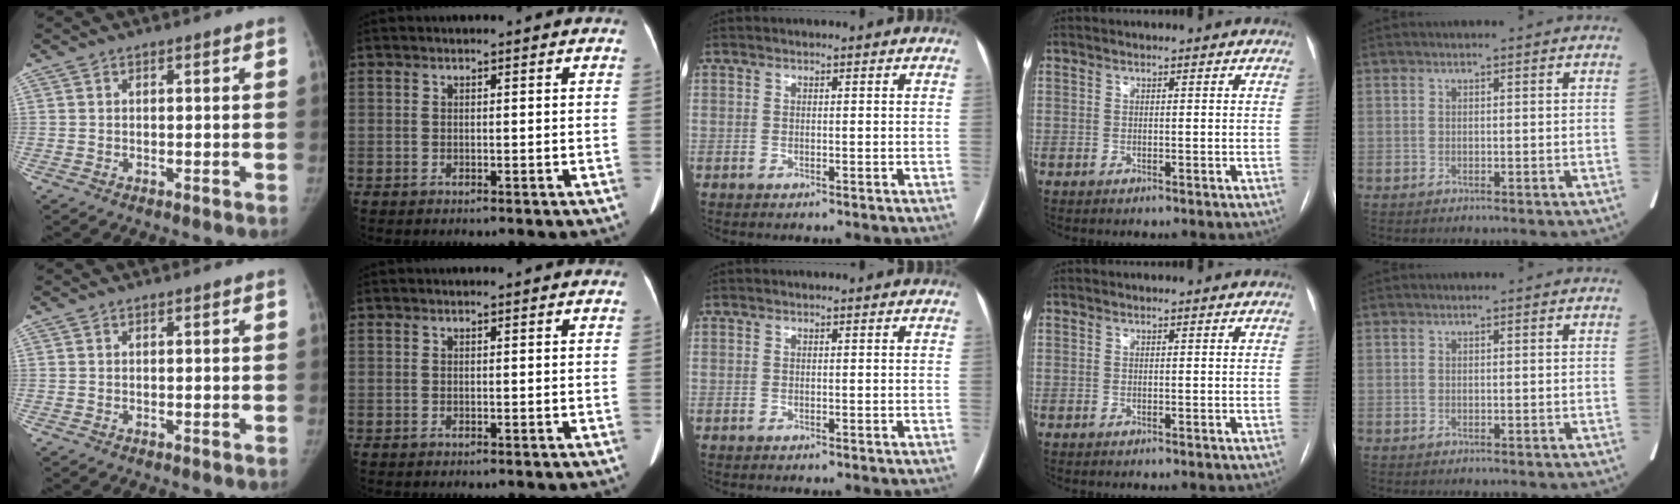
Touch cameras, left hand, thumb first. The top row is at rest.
{}